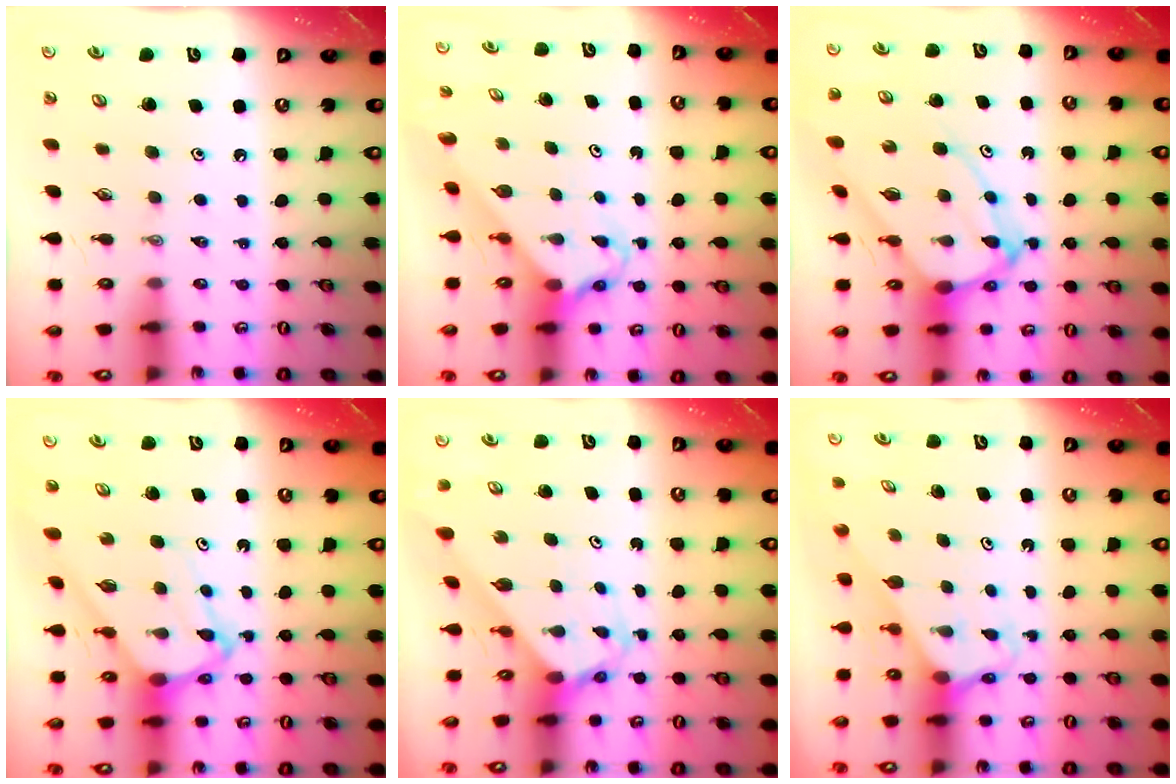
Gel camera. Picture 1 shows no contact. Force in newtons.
{"total": 2.4, "press": 2.4, "slide": 0.2}
{"total": 10.3, "press": 10.2, "slide": 1.0}
{"total": 5.4, "press": 5.3, "slide": 0.5}
{"total": 2.6, "press": 2.6, "slide": 0.2}
{"total": 2.6, "press": 2.6, "slide": 0.1}